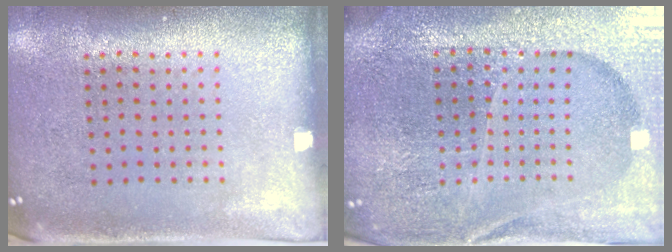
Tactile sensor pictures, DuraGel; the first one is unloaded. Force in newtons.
{"total": 5.8, "press": 5.1, "slide": 2.7}